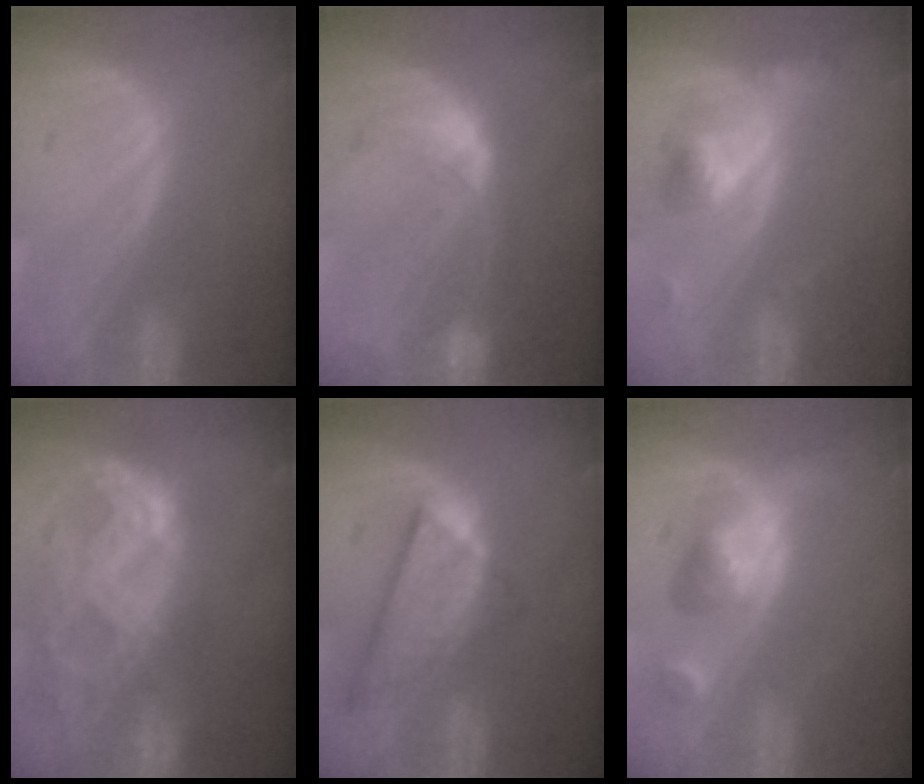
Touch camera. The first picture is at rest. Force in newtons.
{"total": 8.1, "press": 7.1, "slide": 3.7}
{"total": 5.3, "press": 5.0, "slide": 1.7}
{"total": 11.3, "press": 9.5, "slide": 6.0}
{"total": 8.6, "press": 7.4, "slide": 4.4}
{"total": 6.1, "press": 5.6, "slide": 2.4}